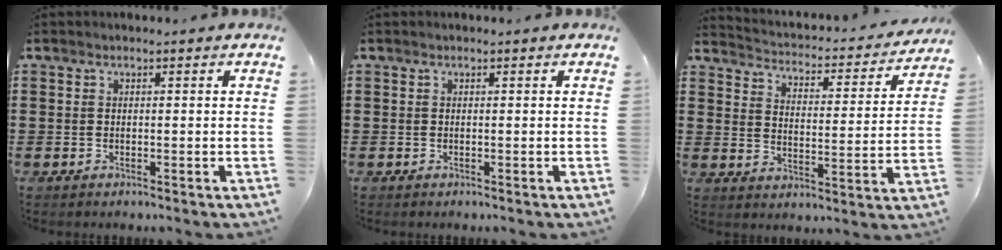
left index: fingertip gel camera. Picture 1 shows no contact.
{"total": 0.0}
{"total": 2.3, "force": [2.2, 0.2, 0.4], "torque": [-0.026, -0.027, 0.027]}